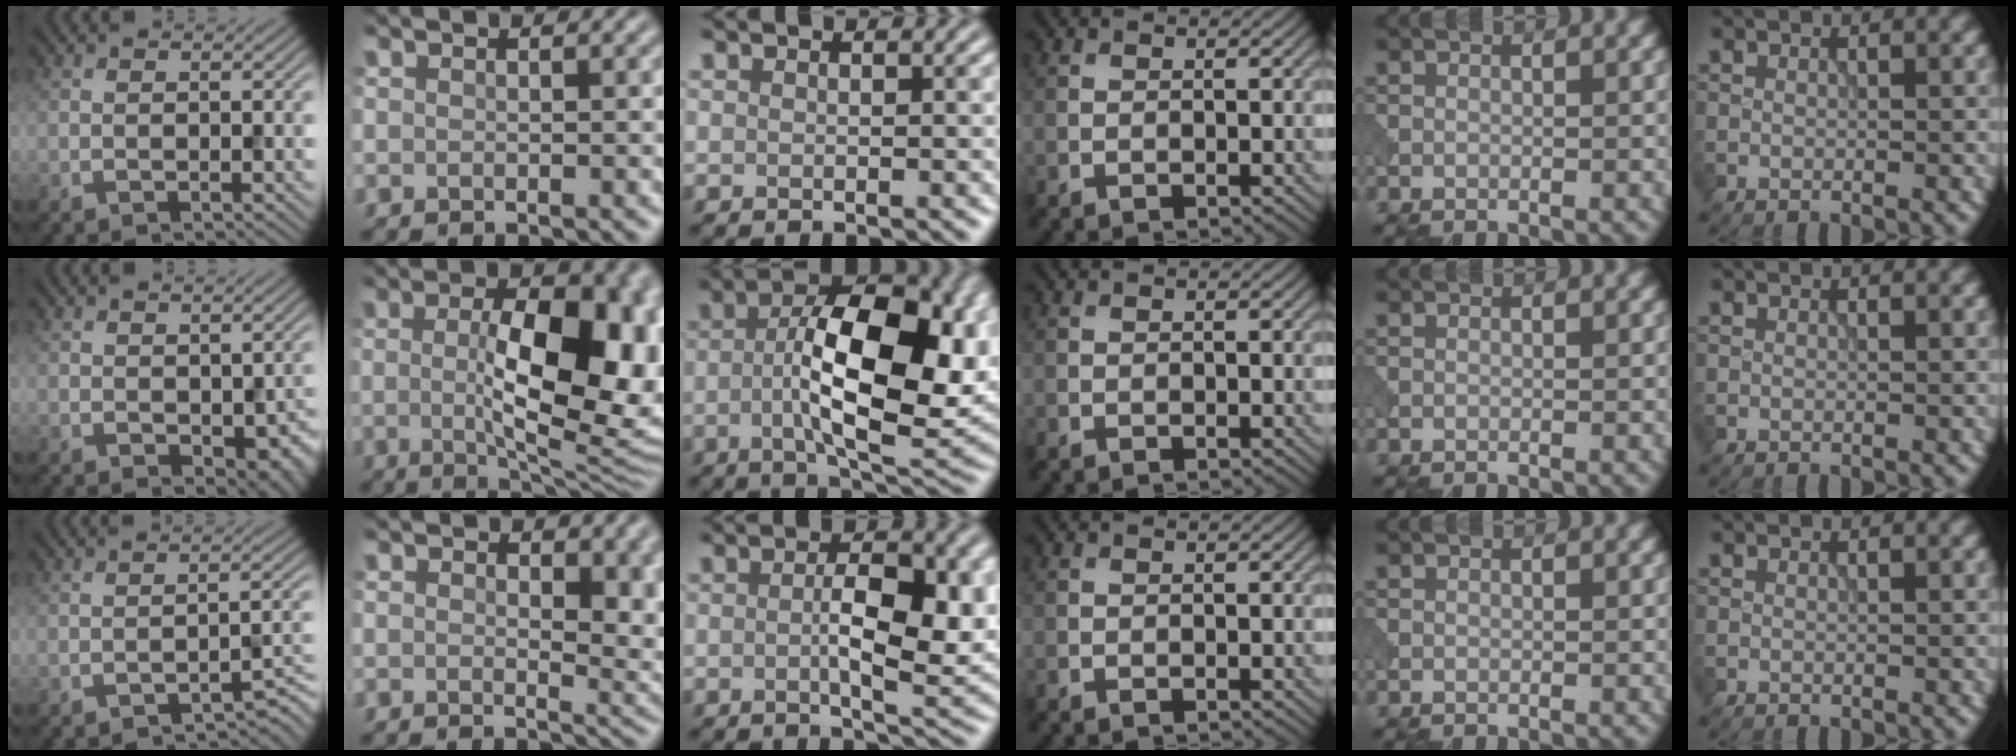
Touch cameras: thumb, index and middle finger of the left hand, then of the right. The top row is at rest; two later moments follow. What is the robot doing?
{"motion": "pour", "object": "beaker"}